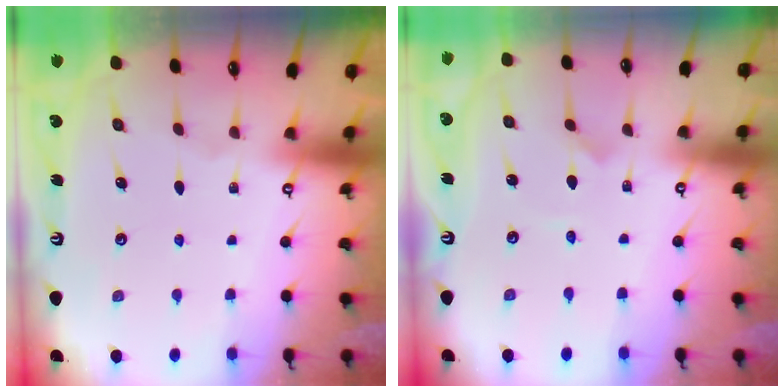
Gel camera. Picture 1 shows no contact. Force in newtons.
{"total": 0.6, "press": 0.5, "slide": 0.1}